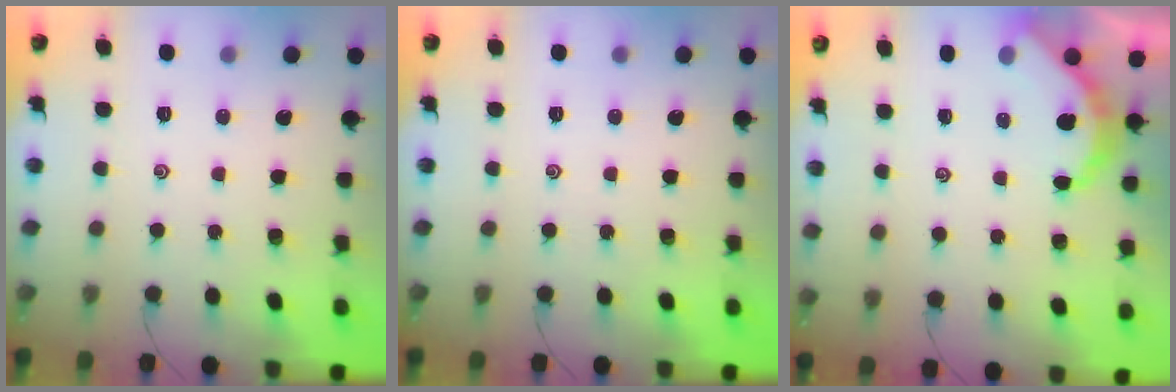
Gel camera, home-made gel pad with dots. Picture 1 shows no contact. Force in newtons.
{"total": 0.0}
{"total": 5.4, "press": 5.4, "slide": 0.3}